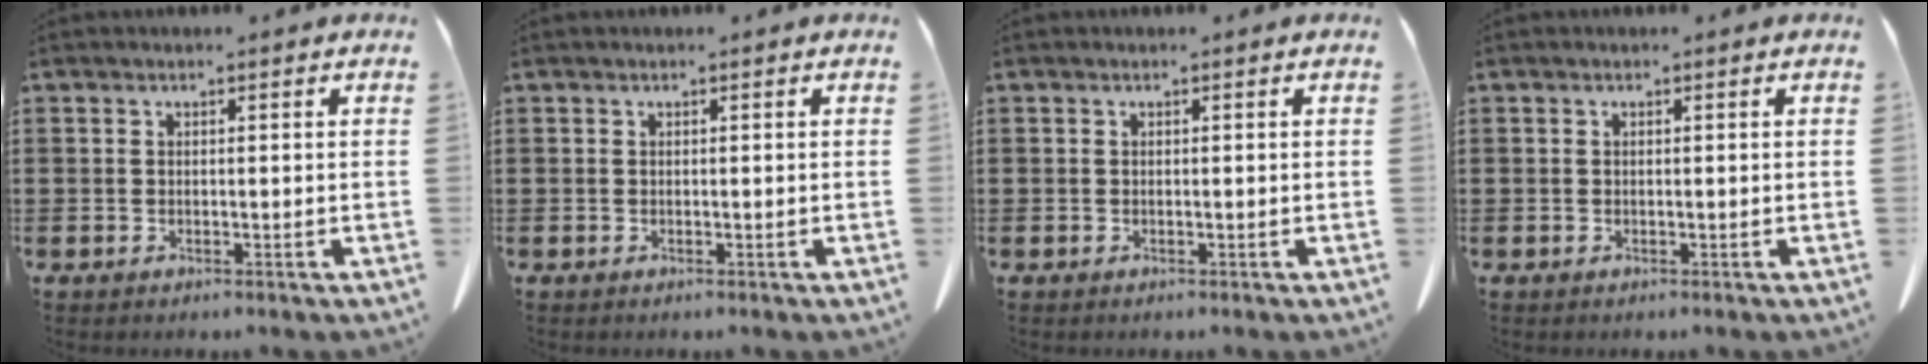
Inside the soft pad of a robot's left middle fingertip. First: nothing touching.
{"total": 0.0}
{"total": 0.0}
{"total": 0.0}